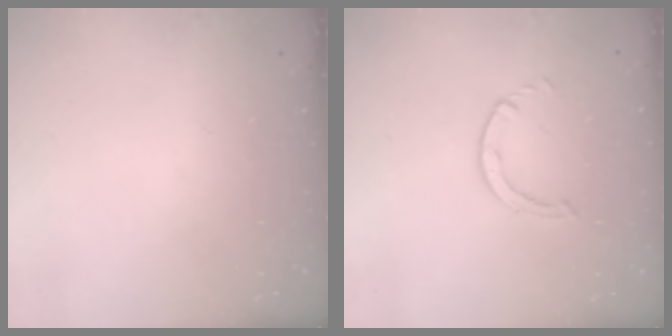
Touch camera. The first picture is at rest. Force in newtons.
{"total": 0.6, "press": 0.6, "slide": 0.1}